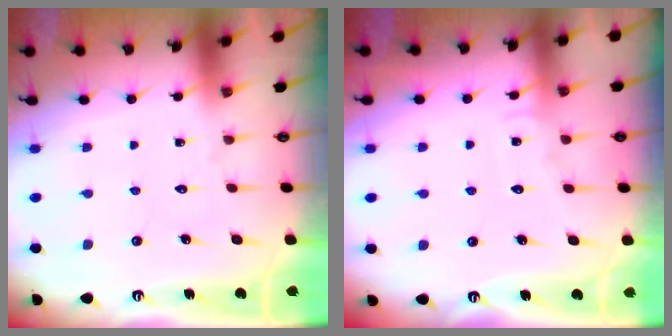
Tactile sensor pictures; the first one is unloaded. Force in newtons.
{"total": 4.4, "press": 4.4, "slide": 0.5}